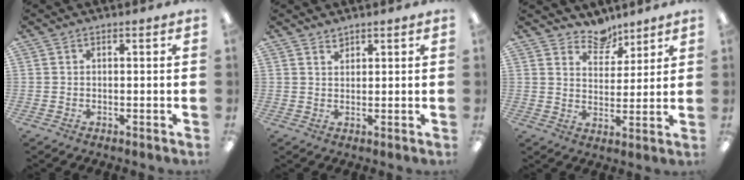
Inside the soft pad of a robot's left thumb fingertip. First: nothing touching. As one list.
[{"total": 1.8, "force": [1.7, 0.6, 0.2], "torque": [0.002, -0.007, 0.032]}, {"total": 7.5, "force": [6.5, 3.6, 1.2], "torque": [-0.016, -0.044, 0.120]}]